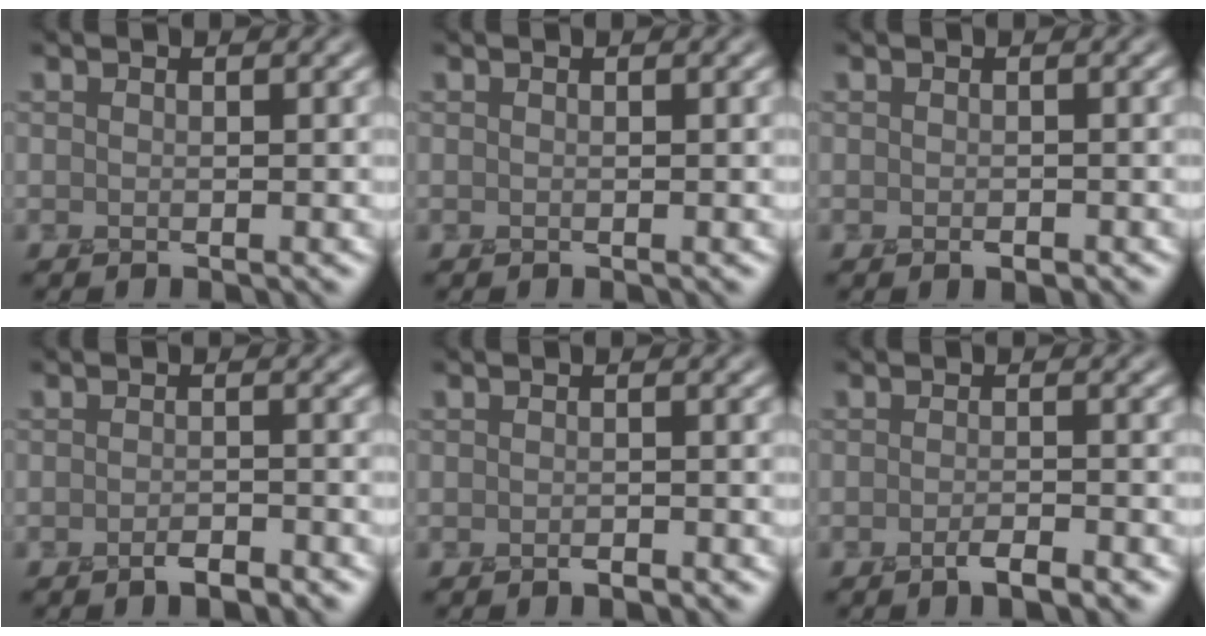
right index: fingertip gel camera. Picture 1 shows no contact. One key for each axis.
{"total": 0.0}
{"total": 0.9, "fx": -0.4, "fy": 0.4, "fz": 0.6, "tx": -0.012, "ty": -0.006, "tz": -0.006}
{"total": 1.8, "fx": -1.4, "fy": 0.5, "fz": 1.0, "tx": -0.017, "ty": -0.005, "tz": -0.024}
{"total": 0.9, "fx": -0.7, "fy": 0.3, "fz": 0.5, "tx": -0.012, "ty": -0.007, "tz": -0.011}
{"total": 2.1, "fx": -1.5, "fy": 0.4, "fz": 1.4, "tx": -0.023, "ty": -0.006, "tz": -0.026}